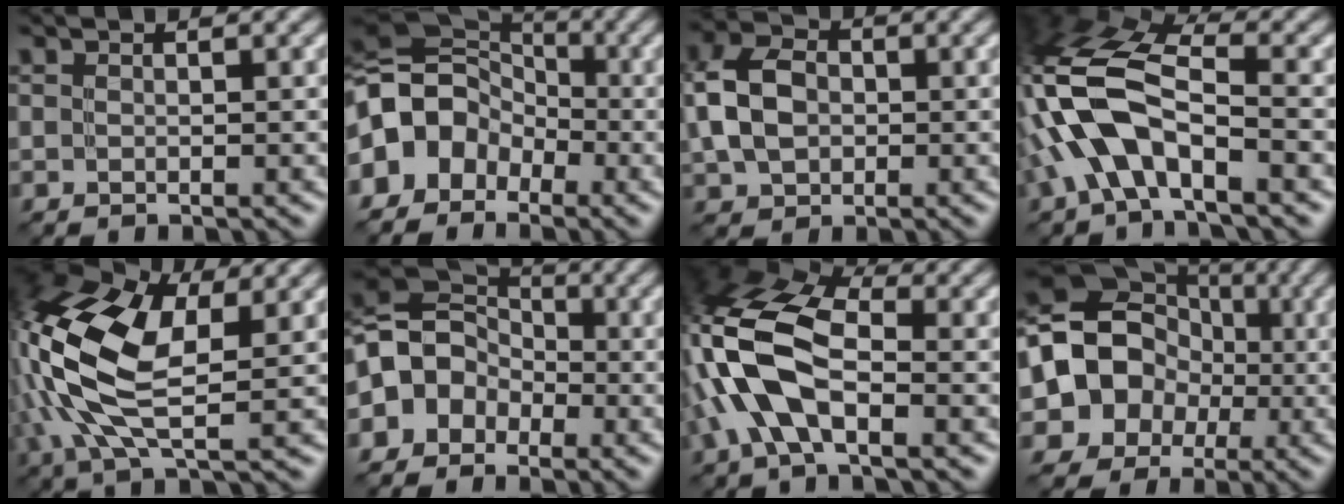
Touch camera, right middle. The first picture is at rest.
{"total": 9.8, "force": [-3.0, 8.0, 4.9], "torque": [-0.078, 0.003, -0.080]}
{"total": 6.2, "force": [-0.1, 4.7, 4.1], "torque": [-0.102, 0.010, -0.012]}
{"total": 9.2, "force": [-2.8, 4.3, 7.7], "torque": [-0.164, 0.019, -0.067]}
{"total": 13.2, "force": [1.2, 7.0, 11.2], "torque": [-0.264, 0.009, 0.016]}
{"total": 6.0, "force": [-1.9, 5.1, 2.4], "torque": [-0.030, 0.009, -0.062]}
{"total": 10.3, "force": [-1.7, 5.1, 8.7], "torque": [-0.199, 0.018, -0.052]}
{"total": 10.1, "force": [-1.2, 8.9, 4.7], "torque": [-0.056, 0.003, -0.054]}